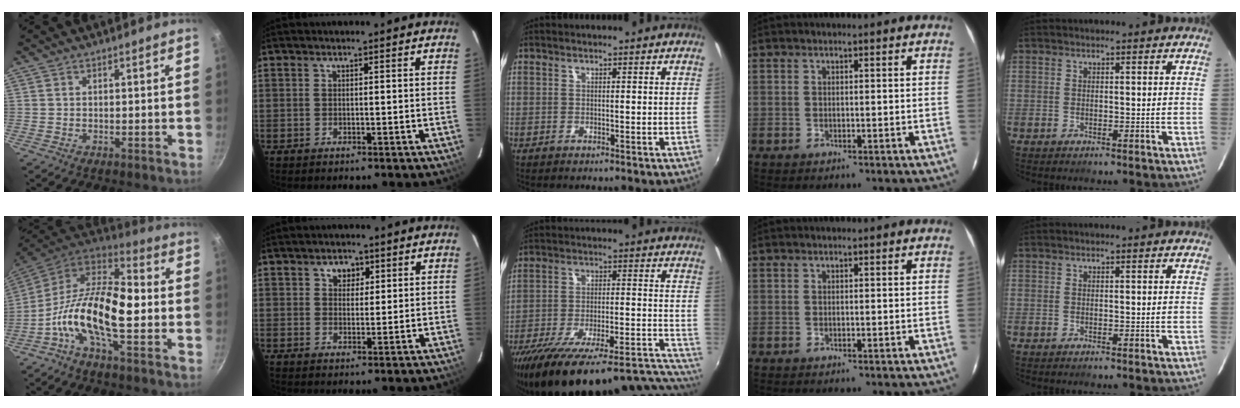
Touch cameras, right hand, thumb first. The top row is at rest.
{"thumb": {"total": 19.4, "force": [-3.1, 8.9, 17.0], "torque": [-0.294, 0.042, -0.078]}, "index": {"total": 3.0, "force": [1.6, 2.2, 1.3], "torque": [-0.012, 0.006, 0.026]}, "middle": {"total": 31.0, "force": [-26.9, 6.0, 14.2], "torque": [-0.200, -0.028, -0.370]}}